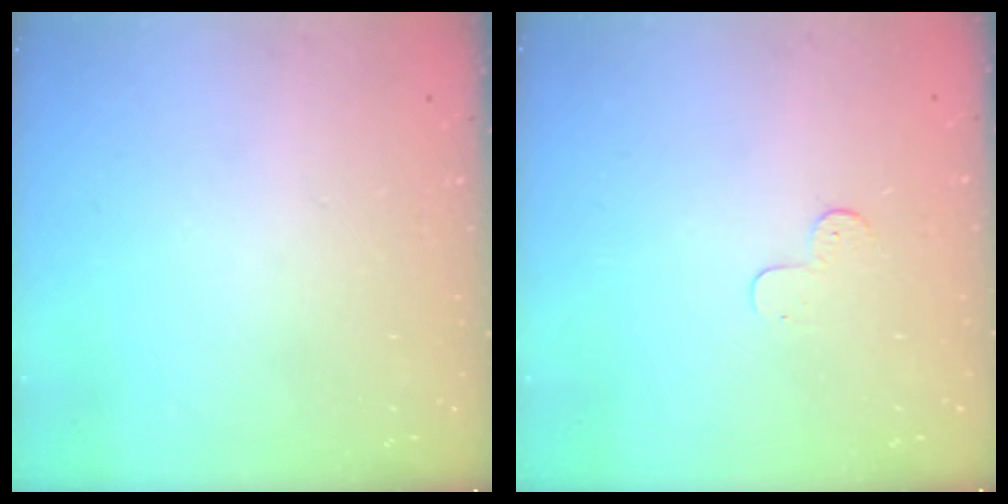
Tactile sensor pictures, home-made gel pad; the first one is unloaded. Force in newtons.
{"total": 3.7, "press": 3.7, "slide": 0.4}